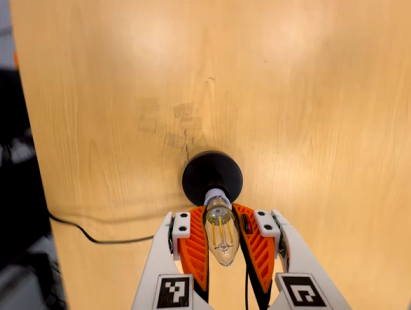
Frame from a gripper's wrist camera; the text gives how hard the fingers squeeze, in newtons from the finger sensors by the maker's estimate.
{"total": 20.5, "left": 18.9, "right": 22.2}